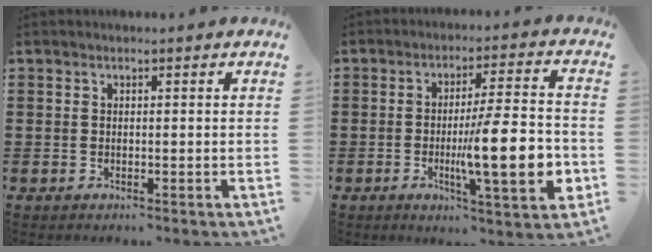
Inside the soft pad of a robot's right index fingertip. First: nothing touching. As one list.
[{"total": 13.9, "force": [-2.7, 2.5, 13.4], "torque": [-0.208, -0.016, -0.049]}]